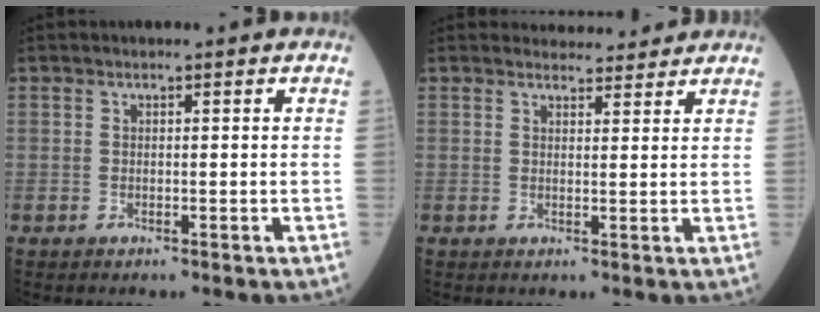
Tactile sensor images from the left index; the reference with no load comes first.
{"total": 4.3, "force": [4.1, 1.1, 0.2], "torque": [-0.002, 0.007, 0.050]}